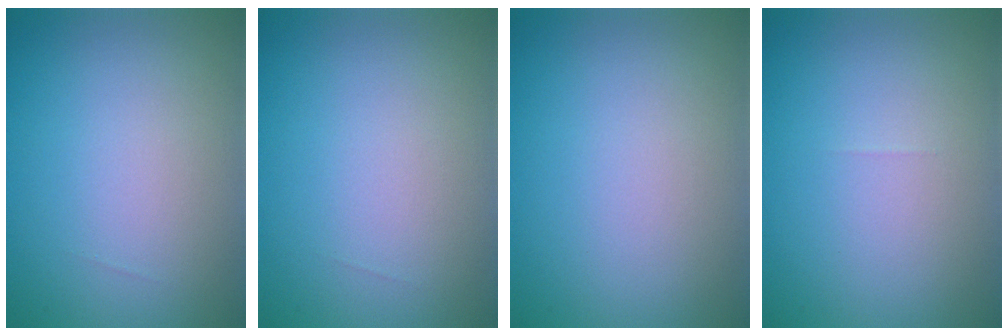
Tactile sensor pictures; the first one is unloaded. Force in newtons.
{"total": 0.0}
{"total": 0.0}
{"total": 0.0}